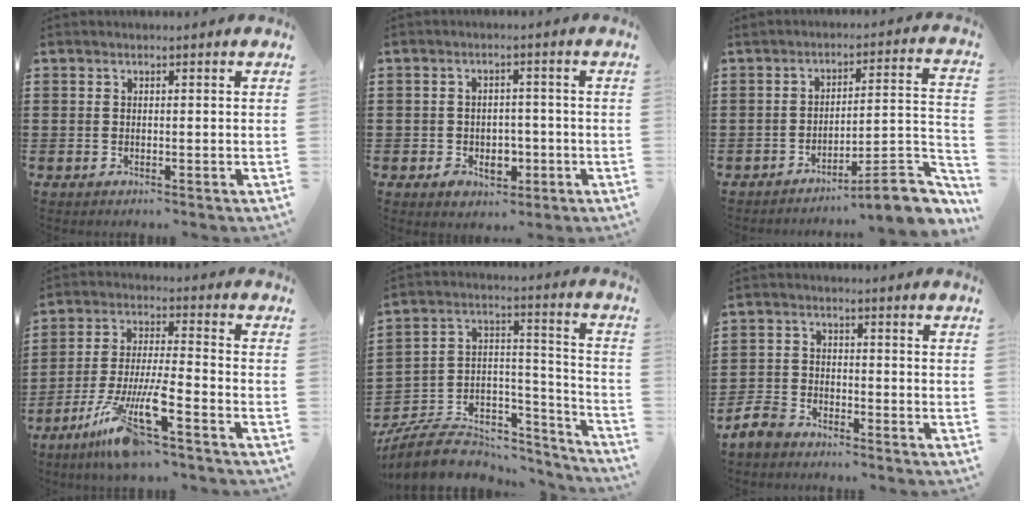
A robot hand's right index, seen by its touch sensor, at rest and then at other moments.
{"total": 3.4, "force": [-1.4, 2.7, 1.5], "torque": [-0.026, 0.001, -0.031]}
{"total": 8.3, "force": [-6.3, 0.9, 5.4], "torque": [-0.078, 0.008, -0.117]}
{"total": 11.7, "force": [-7.9, 0.9, 8.6], "torque": [-0.188, -0.009, -0.156]}
{"total": 8.1, "force": [-6.6, 3.8, 2.6], "torque": [-0.052, 0.011, -0.125]}
{"total": 4.2, "force": [-3.8, 1.5, 0.7], "torque": [-0.046, -0.003, -0.088]}